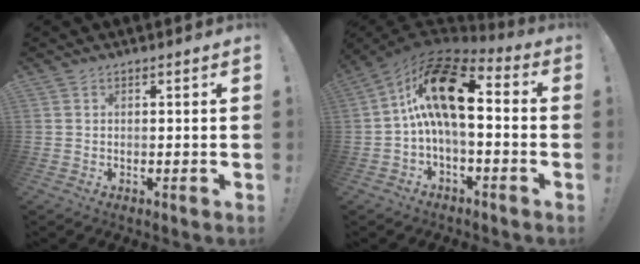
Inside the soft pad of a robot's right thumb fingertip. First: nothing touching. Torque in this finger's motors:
{"motor_torque": [2.50, 2.51, 1.53, -1.24, 0.24]}